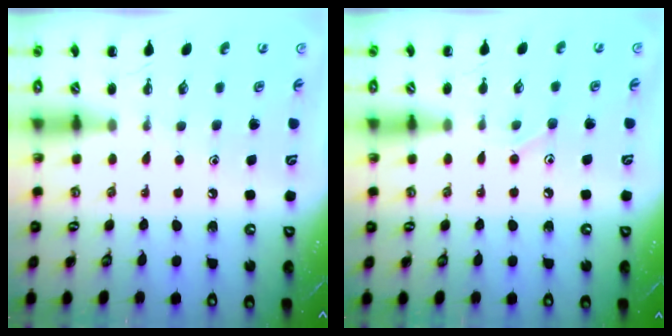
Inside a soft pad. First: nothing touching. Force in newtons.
{"total": 6.6, "press": 6.2, "slide": 2.3}